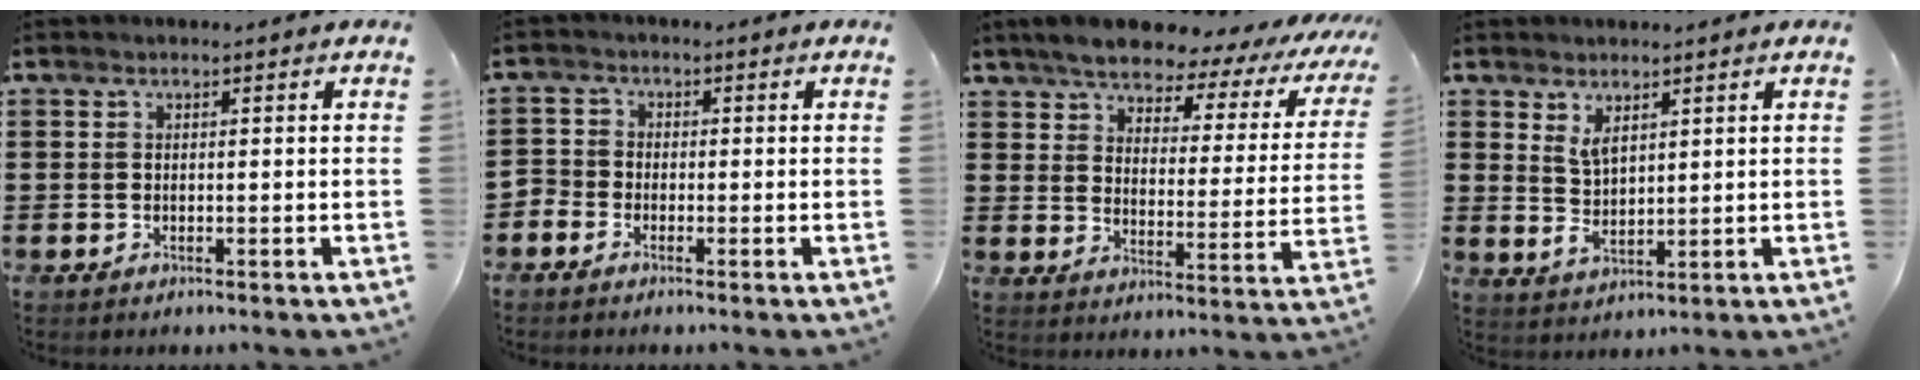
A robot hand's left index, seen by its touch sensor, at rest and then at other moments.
{"total": 1.9, "force": [-1.6, 1.1, 0.0], "torque": [-0.008, 0.003, -0.036]}
{"total": 5.9, "force": [5.3, 1.2, 2.2], "torque": [-0.072, -0.032, 0.088]}
{"total": 3.7, "force": [2.2, 1.7, 2.4], "torque": [-0.043, -0.001, 0.038]}